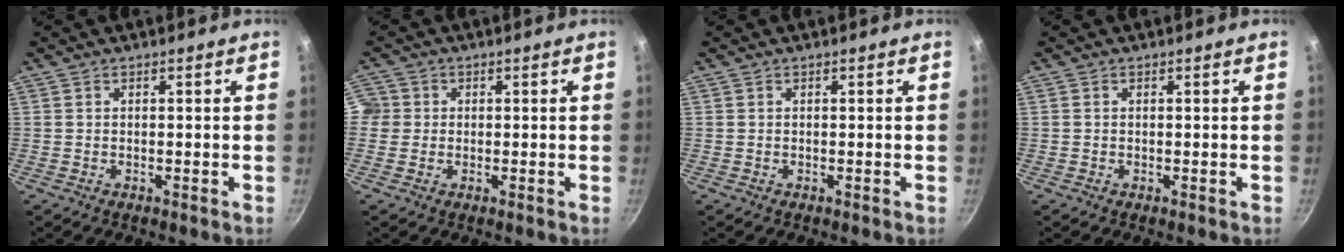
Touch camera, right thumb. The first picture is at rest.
{"total": 3.3, "force": [-0.1, 3.2, 0.6], "torque": [0.015, 0.005, -0.009]}
{"total": 0.0}
{"total": 0.0}